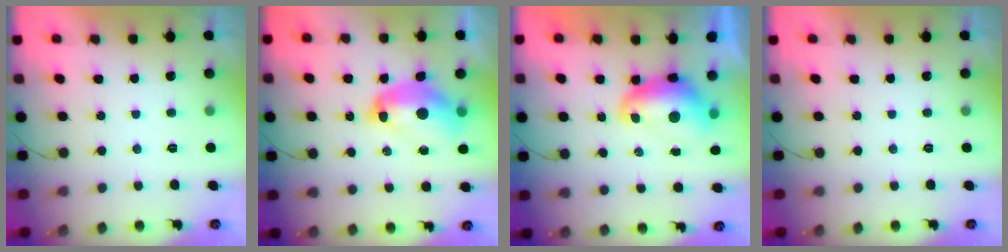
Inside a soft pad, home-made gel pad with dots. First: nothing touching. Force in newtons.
{"total": 13.3, "press": 13.2, "slide": 1.4}
{"total": 10.3, "press": 10.3, "slide": 1.2}
{"total": 0.0}